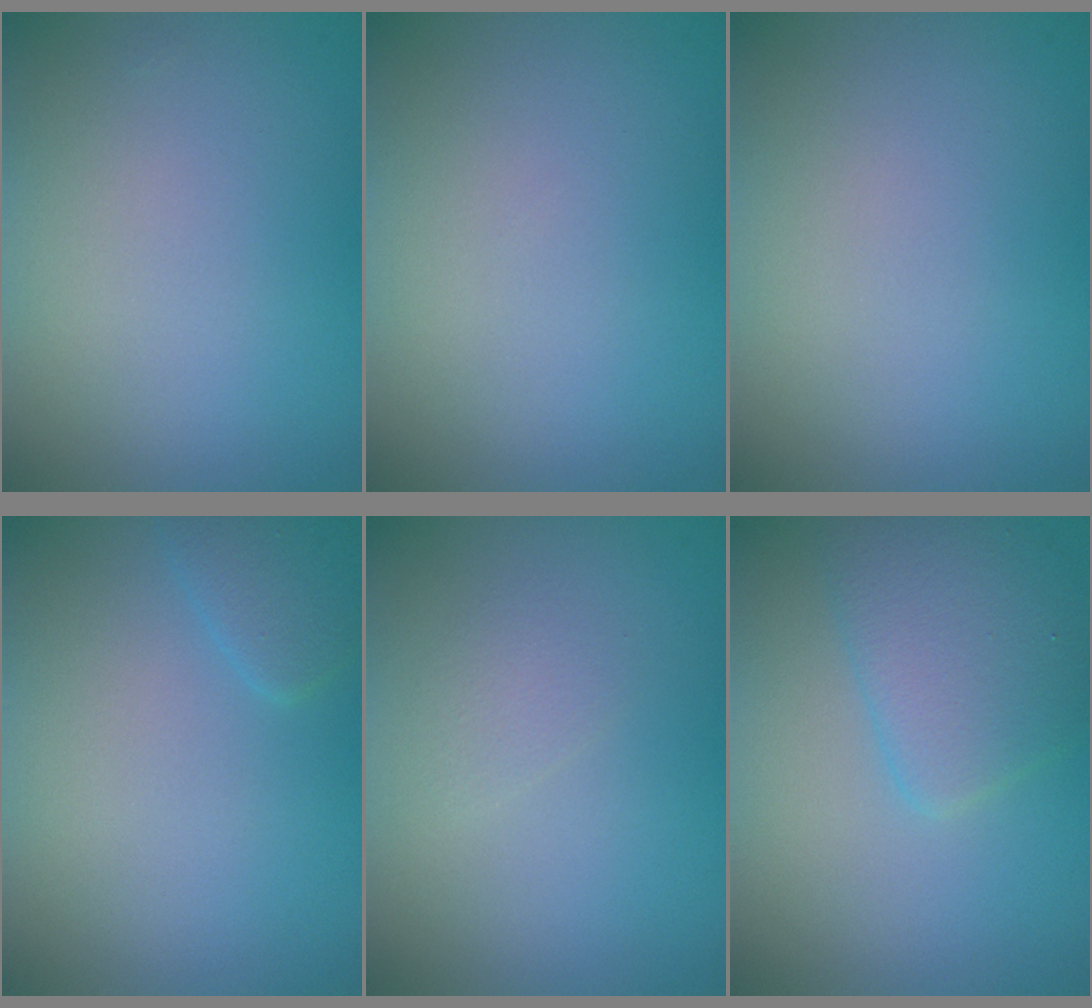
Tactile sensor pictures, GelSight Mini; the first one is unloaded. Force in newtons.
{"total": 0.0}
{"total": 0.0}
{"total": 1.6, "press": 1.6, "slide": 0.1}
{"total": 0.9, "press": 0.9, "slide": 0.0}
{"total": 3.9, "press": 3.9, "slide": 0.1}